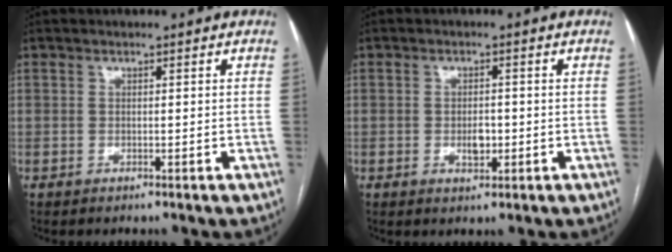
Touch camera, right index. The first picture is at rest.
{"total": 2.7, "force": [-0.5, 1.4, 2.3], "torque": [-0.040, 0.001, -0.003]}